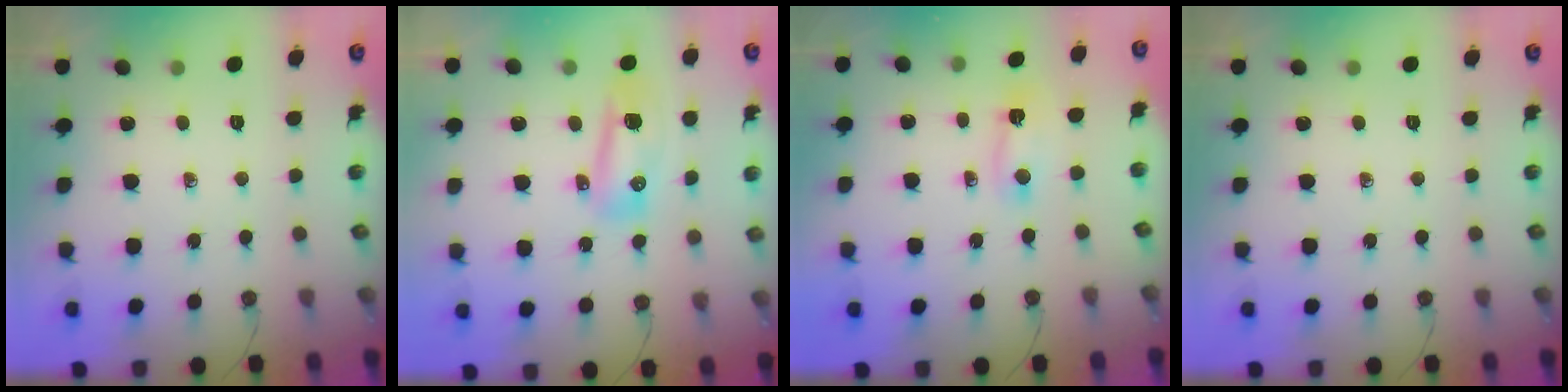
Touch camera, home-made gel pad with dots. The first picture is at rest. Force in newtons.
{"total": 9.6, "press": 8.8, "slide": 3.7}
{"total": 2.8, "press": 2.7, "slide": 0.6}
{"total": 0.0}